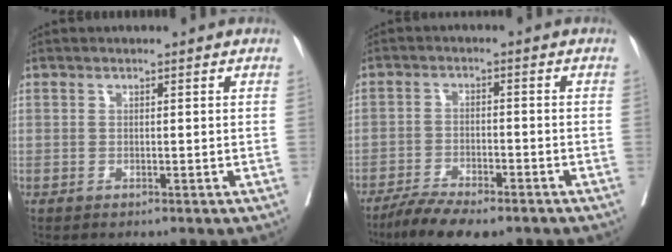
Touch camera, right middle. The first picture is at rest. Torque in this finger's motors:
{"motor_torque": [0.50, -0.49, 0.10, 0.08]}